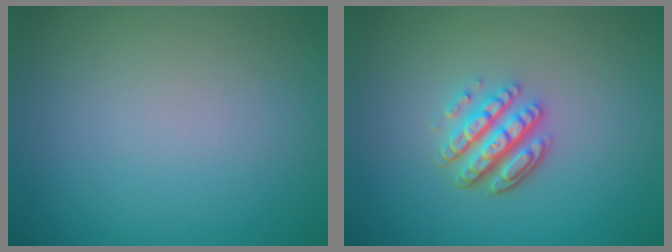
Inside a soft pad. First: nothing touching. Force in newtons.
{"total": 4.3, "press": 3.3, "slide": 2.7}